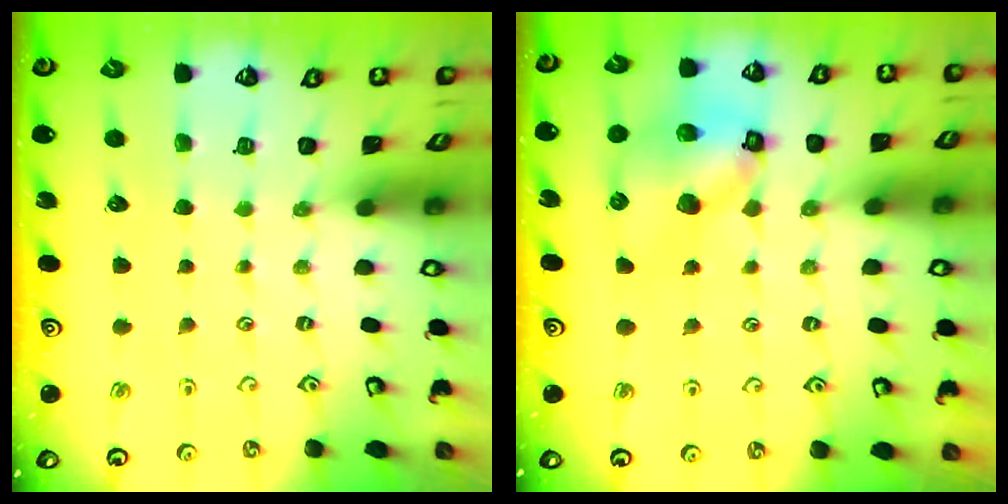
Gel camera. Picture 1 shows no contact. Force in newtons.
{"total": 11.9, "press": 11.7, "slide": 1.9}